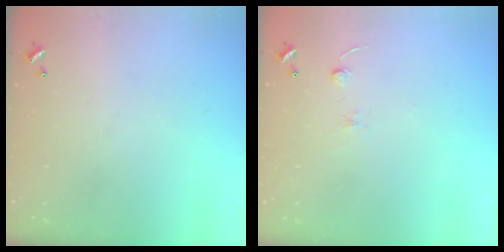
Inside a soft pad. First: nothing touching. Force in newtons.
{"total": 2.5, "press": 2.4, "slide": 0.8}